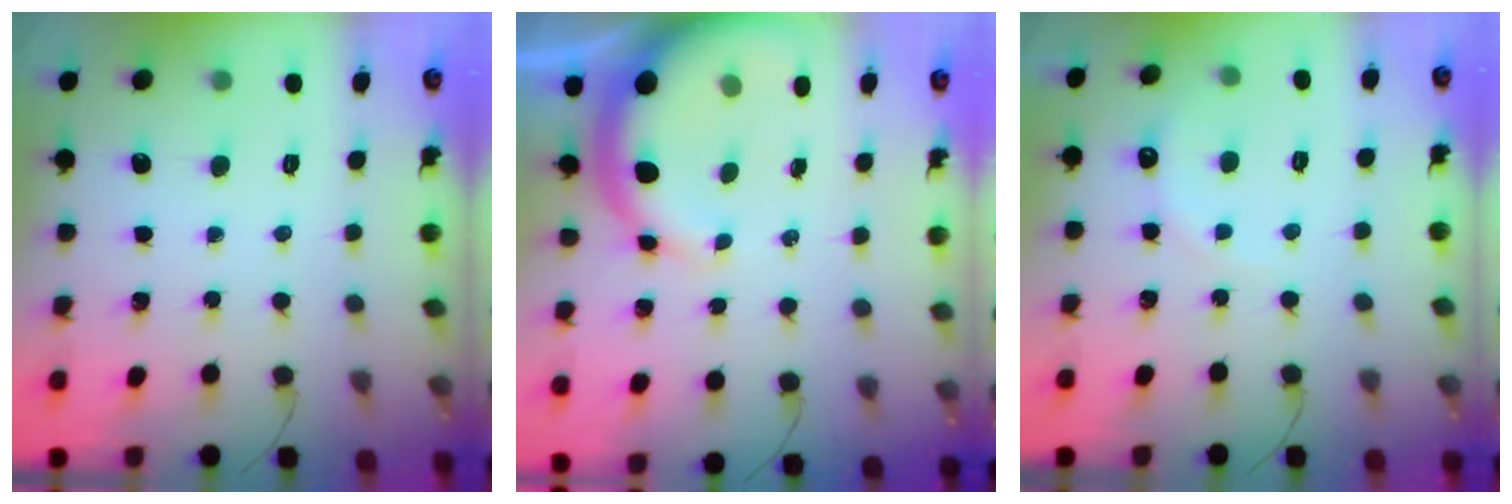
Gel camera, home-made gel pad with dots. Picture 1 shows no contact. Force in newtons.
{"total": 9.6, "press": 9.4, "slide": 1.8}
{"total": 5.9, "press": 5.8, "slide": 1.3}